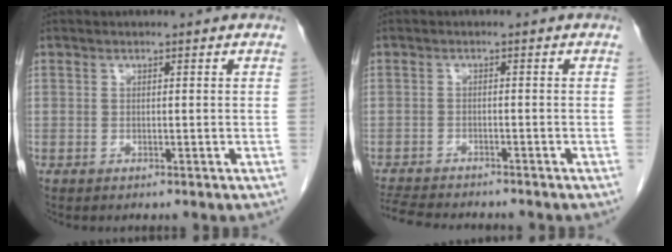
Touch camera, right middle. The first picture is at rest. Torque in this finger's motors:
{"motor_torque": [0.04, -0.04, 0.01, 0.03]}